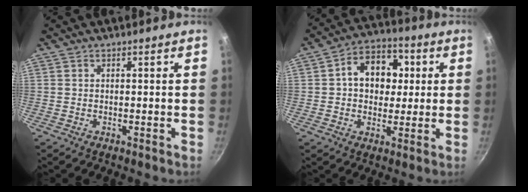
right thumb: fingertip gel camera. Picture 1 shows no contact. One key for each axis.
{"total": 12.1, "fx": 2.0, "fy": 9.1, "fz": 7.8, "tx": -0.076, "ty": 0.015, "tz": 0.017}